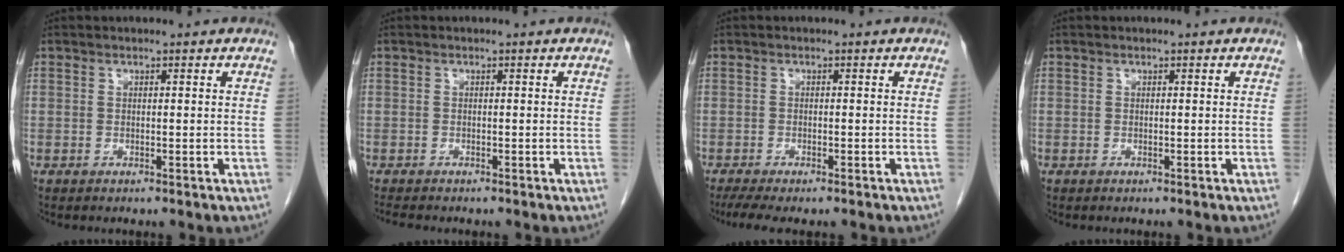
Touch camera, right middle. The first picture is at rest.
{"total": 2.4, "force": [-2.1, 0.5, 1.0], "torque": [-0.020, -0.006, -0.029]}
{"total": 5.4, "force": [-4.2, 1.1, 3.2], "torque": [-0.049, -0.014, -0.065]}
{"total": 0.0}